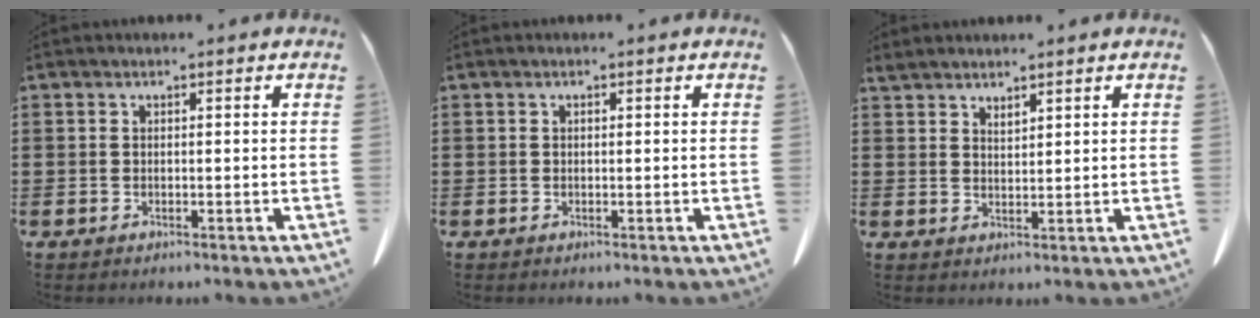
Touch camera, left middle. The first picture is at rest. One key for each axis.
{"total": 0.0}
{"total": 2.1, "fx": 2.1, "fy": 0.1, "fz": 0.1, "tx": -0.007, "ty": -0.002, "tz": 0.040}